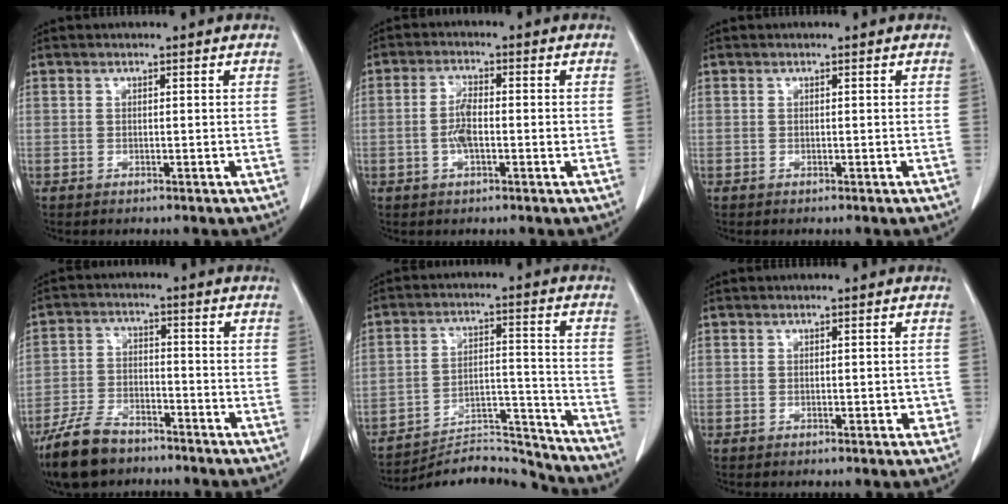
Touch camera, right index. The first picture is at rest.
{"total": 4.2, "force": [-0.5, 1.4, 3.9], "torque": [-0.085, 0.006, -0.011]}
{"total": 0.0}
{"total": 9.3, "force": [-7.2, 4.0, 4.3], "torque": [-0.093, -0.014, -0.135]}
{"total": 12.9, "force": [-12.8, 0.8, -0.5], "torque": [0.012, 0.047, -0.205]}
{"total": 1.5, "force": [-0.4, 0.8, 1.2], "torque": [-0.007, 0.005, 0.000]}